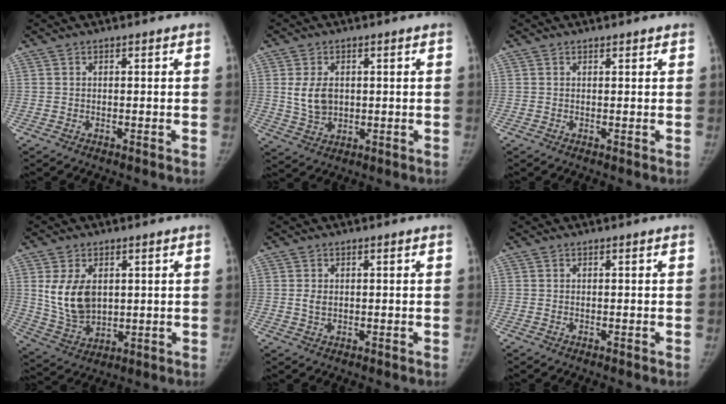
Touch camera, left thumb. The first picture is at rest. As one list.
[{"total": 6.1, "force": [0.9, 4.4, 4.2], "torque": [-0.062, -0.006, 0.028]}, {"total": 0.8, "force": [0.7, 0.3, 0.2], "torque": [-0.001, -0.004, 0.010]}, {"total": 10.6, "force": [2.2, 7.1, 7.5], "torque": [-0.119, -0.014, 0.061]}, {"total": 1.9, "force": [0.2, 1.4, 1.3], "torque": [-0.020, -0.003, 0.009]}, {"total": 0.0}]